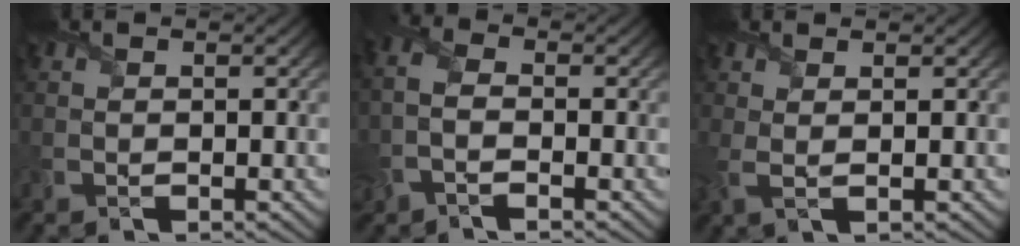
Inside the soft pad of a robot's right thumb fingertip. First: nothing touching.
{"total": 4.2, "force": [-1.5, 2.2, 3.3], "torque": [-0.091, 0.001, -0.042]}
{"total": 2.0, "force": [0.9, 0.5, 1.7], "torque": [-0.047, 0.000, 0.016]}